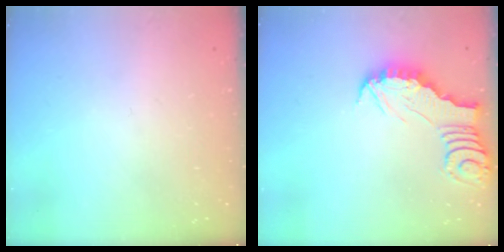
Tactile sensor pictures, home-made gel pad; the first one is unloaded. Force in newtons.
{"total": 2.6, "press": 2.6, "slide": 0.2}